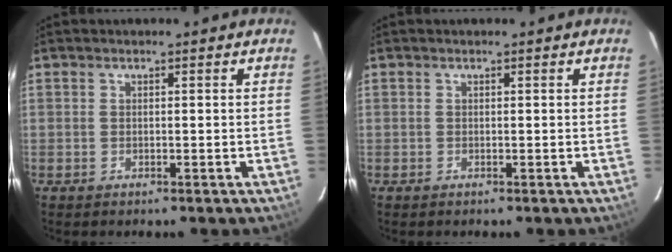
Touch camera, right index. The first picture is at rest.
{"total": 0.0}